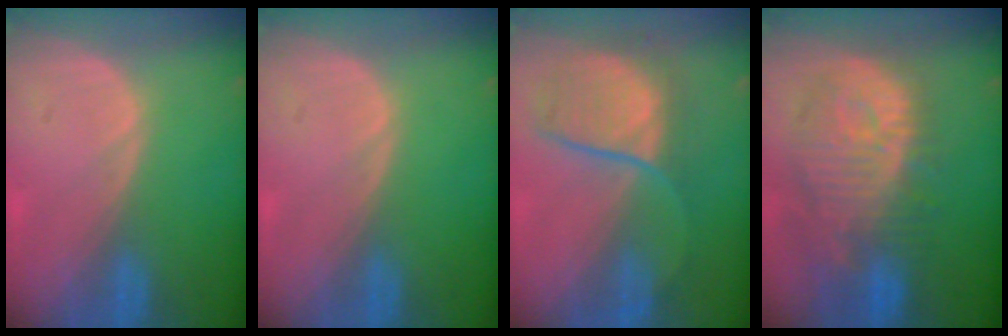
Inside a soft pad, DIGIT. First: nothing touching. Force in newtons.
{"total": 0.0}
{"total": 7.9, "press": 7.8, "slide": 1.3}
{"total": 12.2, "press": 11.0, "slide": 5.2}